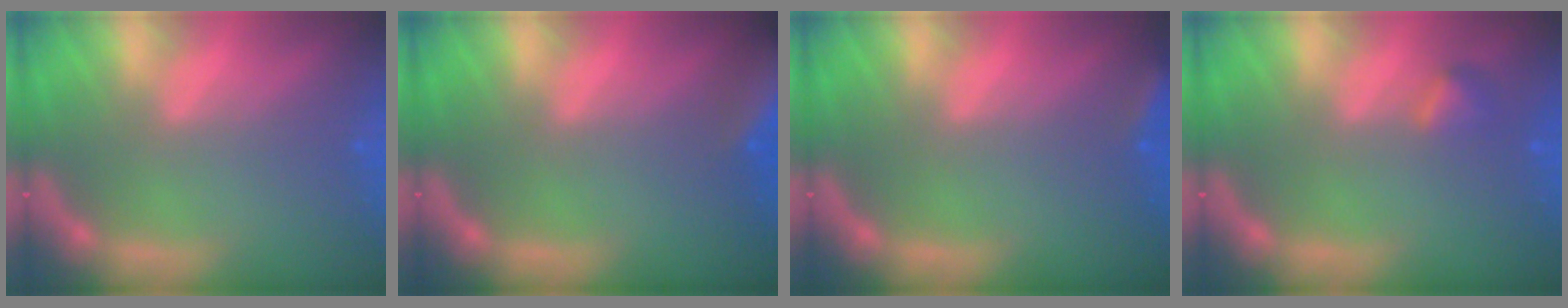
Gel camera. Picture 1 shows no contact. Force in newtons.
{"total": 7.5}
{"total": 2.4}
{"total": 1.4}